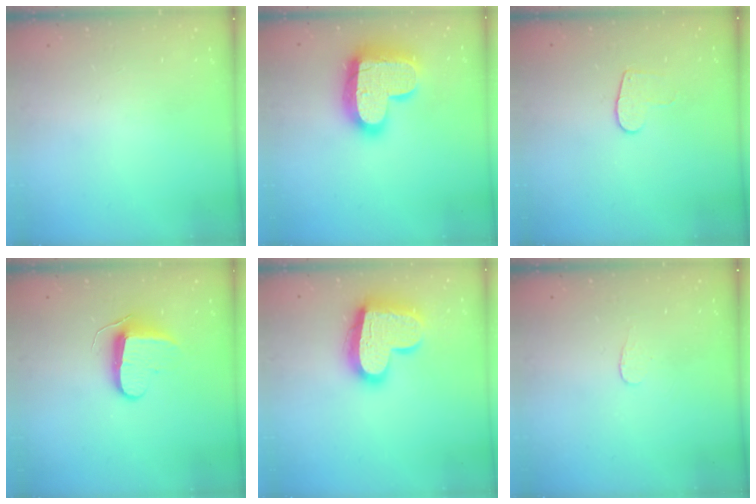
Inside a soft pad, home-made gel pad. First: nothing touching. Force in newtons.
{"total": 23.7, "press": 23.7, "slide": 1.6}
{"total": 6.4, "press": 6.4, "slide": 0.6}
{"total": 9.1, "press": 9.1, "slide": 0.3}
{"total": 18.2, "press": 18.1, "slide": 1.4}
{"total": 3.0, "press": 3.0, "slide": 0.2}